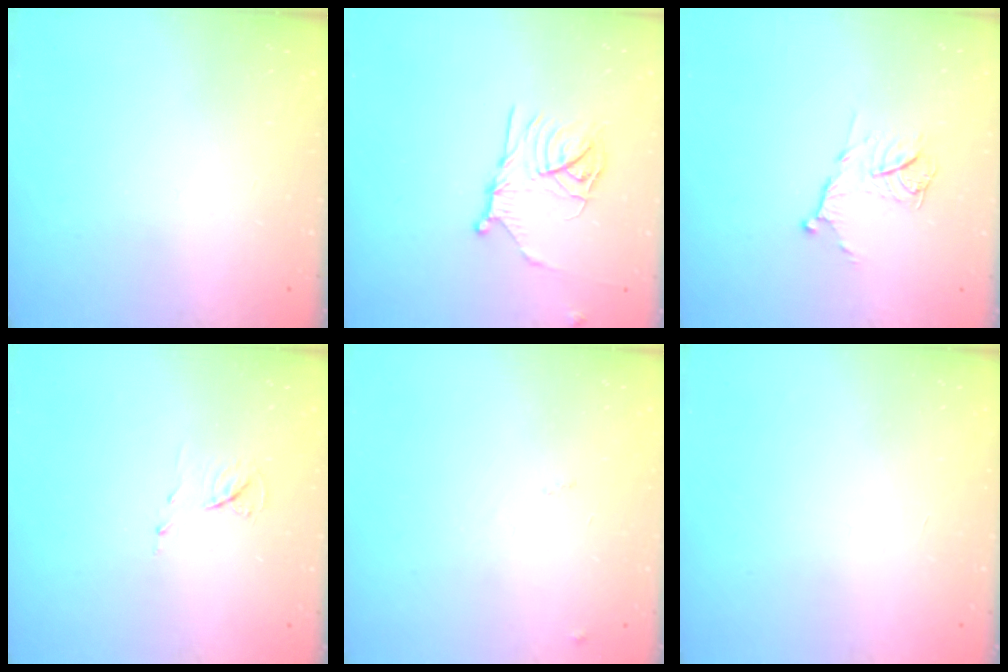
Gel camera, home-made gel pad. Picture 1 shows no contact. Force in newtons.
{"total": 13.2, "press": 13.2, "slide": 0.8}
{"total": 11.8, "press": 11.8, "slide": 0.8}
{"total": 5.8, "press": 5.8, "slide": 0.5}
{"total": 6.8, "press": 6.8, "slide": 0.6}
{"total": 1.7, "press": 1.7, "slide": 0.1}